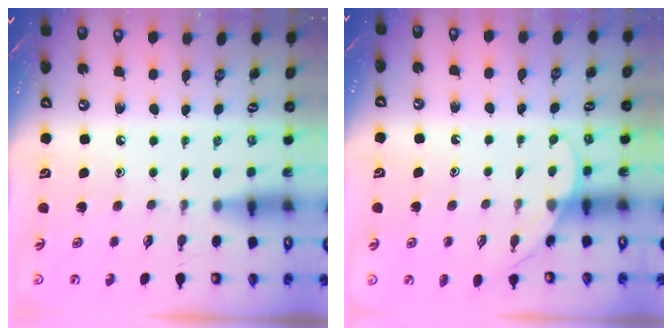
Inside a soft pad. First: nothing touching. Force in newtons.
{"total": 4.9, "press": 4.9, "slide": 0.5}